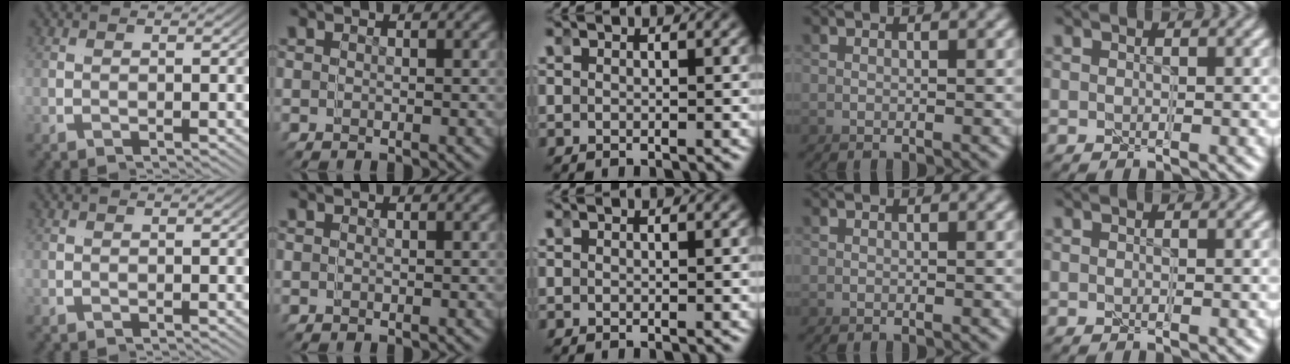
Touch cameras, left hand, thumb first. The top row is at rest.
{"ring": {"total": 4.4, "force": [1.2, -3.1, -2.9], "torque": [0.048, 0.021, 0.009]}}